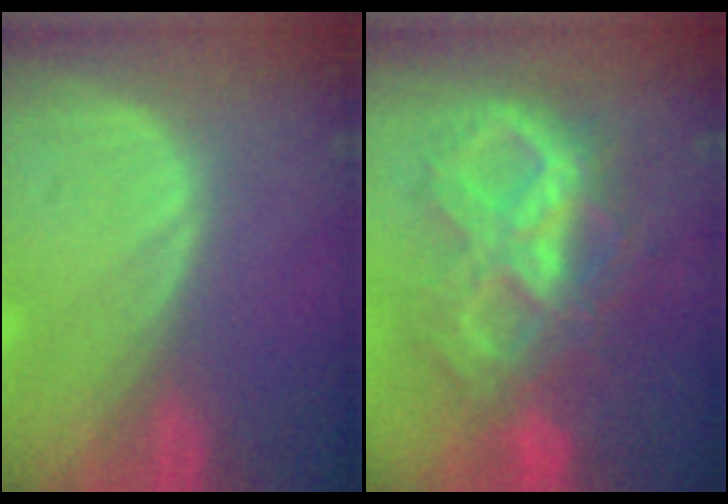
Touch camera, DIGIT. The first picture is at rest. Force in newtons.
{"total": 10.7, "press": 10.6, "slide": 1.1}